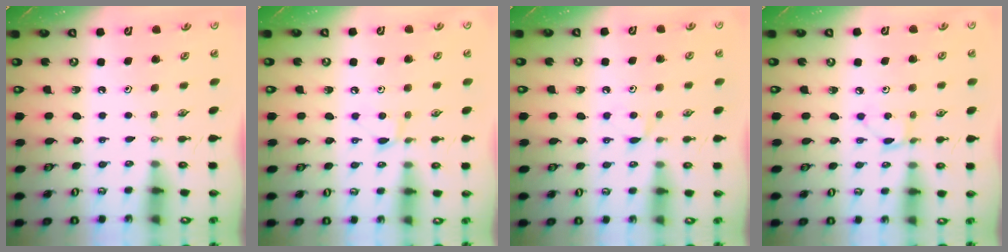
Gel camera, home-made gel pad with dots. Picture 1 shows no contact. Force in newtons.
{"total": 5.3, "press": 5.2, "slide": 0.7}
{"total": 5.3, "press": 5.2, "slide": 0.7}
{"total": 2.8, "press": 2.8, "slide": 0.3}